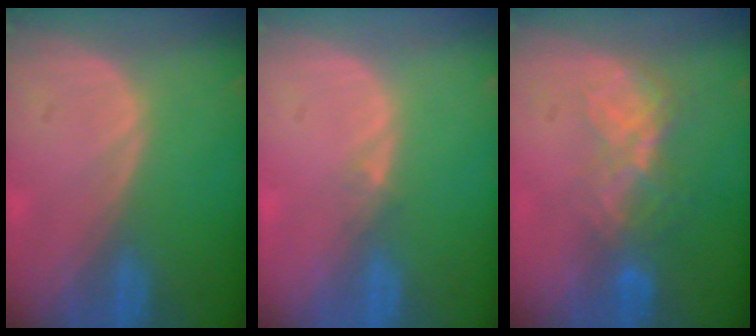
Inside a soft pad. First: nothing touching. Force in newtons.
{"total": 0.9, "press": 0.7, "slide": 0.6}
{"total": 6.5, "press": 5.6, "slide": 3.2}